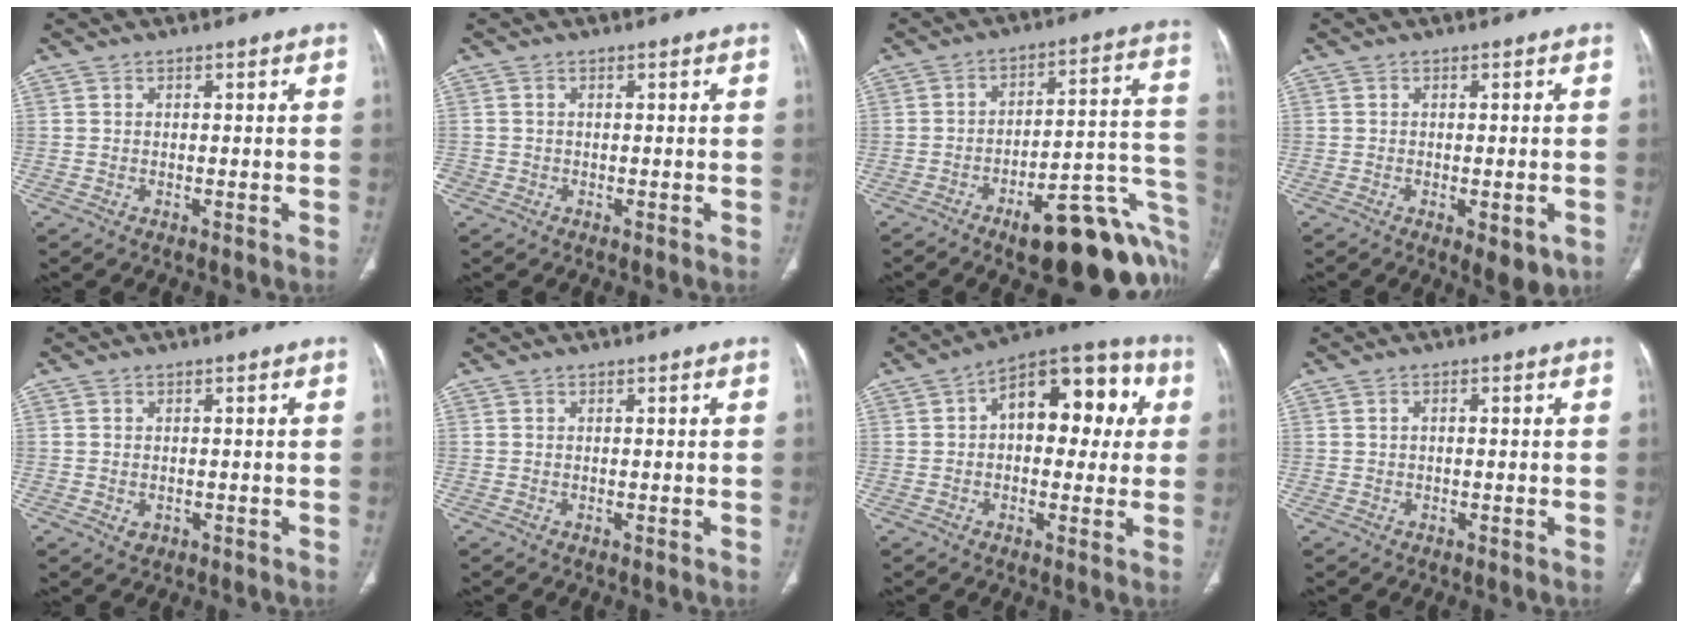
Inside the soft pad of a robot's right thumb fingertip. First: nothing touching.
{"total": 1.4, "force": [-0.5, 1.2, 0.4], "torque": [-0.005, 0.004, -0.009]}
{"total": 23.2, "force": [-10.8, 7.9, 19.0], "torque": [-0.161, 0.076, -0.140]}
{"total": 5.8, "force": [-2.3, 2.3, 4.8], "torque": [-0.059, 0.000, -0.022]}
{"total": 1.7, "force": [-0.5, 1.3, 0.9], "torque": [-0.010, 0.003, -0.001]}
{"total": 0.0}
{"total": 16.1, "force": [3.1, 9.3, 12.8], "torque": [-0.127, 0.039, 0.037]}
{"total": 0.7, "force": [0.0, 0.4, 0.6], "torque": [-0.009, 0.004, -0.002]}